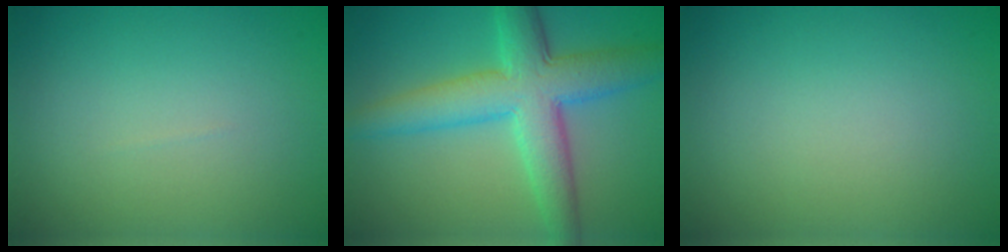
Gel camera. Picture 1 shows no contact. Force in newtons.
{"total": 7.5, "press": 7.5, "slide": 0.1}
{"total": 0.0}